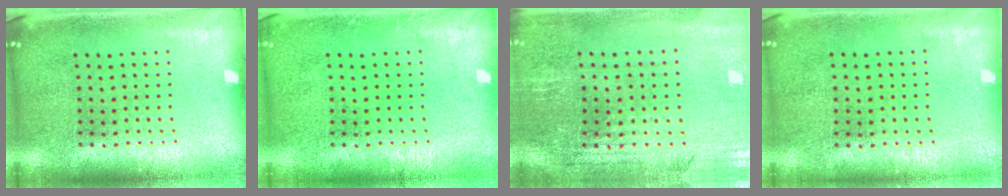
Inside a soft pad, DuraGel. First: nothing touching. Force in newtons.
{"total": 0.7, "press": 0.7, "slide": 0.1}
{"total": 0.9, "press": 0.8, "slide": 0.4}
{"total": 0.0}